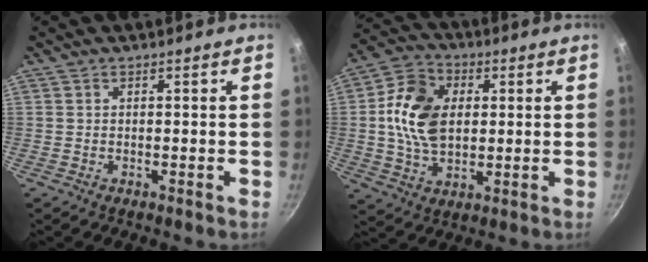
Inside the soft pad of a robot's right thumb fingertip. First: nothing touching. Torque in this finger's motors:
{"motor_torque": [0.14, 0.14, 0.94, -0.04, 0.15]}